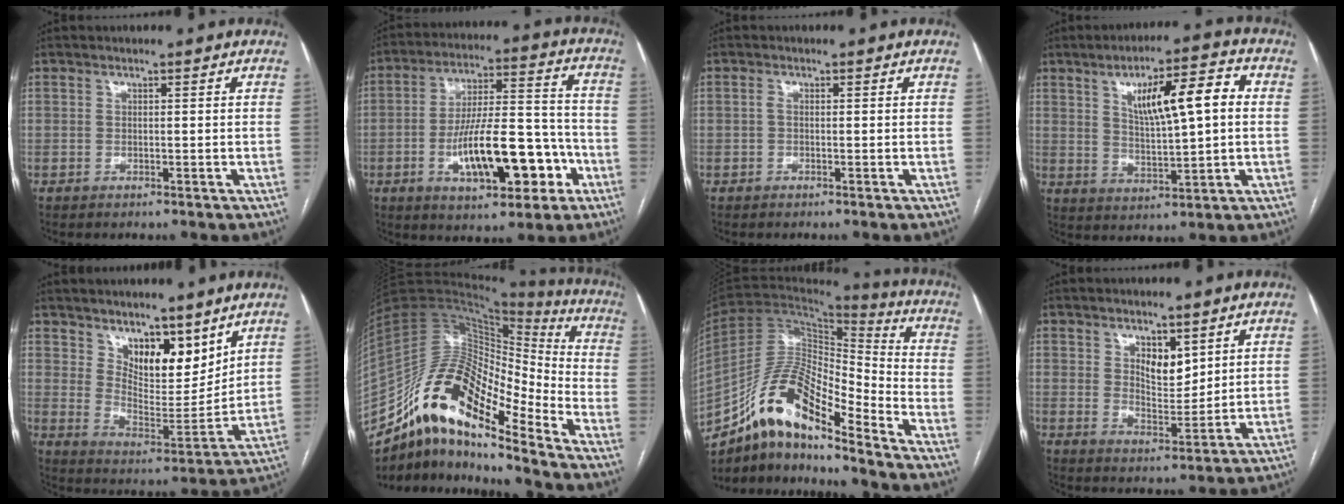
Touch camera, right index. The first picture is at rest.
{"total": 16.1, "force": [-5.7, 5.1, 14.2], "torque": [-0.236, 0.022, -0.081]}
{"total": 0.6, "force": [0.0, 0.3, 0.6], "torque": [-0.010, 0.002, -0.003]}
{"total": 11.3, "force": [2.9, 2.4, 10.6], "torque": [-0.170, 0.016, 0.051]}
{"total": 10.2, "force": [7.0, 4.6, 5.9], "torque": [-0.096, -0.008, 0.133]}
{"total": 19.2, "force": [-12.7, 5.3, 13.4], "torque": [-0.247, 0.044, -0.222]}
{"total": 15.6, "force": [-11.0, 3.6, 10.4], "torque": [-0.193, 0.033, -0.194]}
{"total": 5.4, "force": [2.8, 2.7, 3.7], "torque": [-0.061, -0.008, 0.054]}